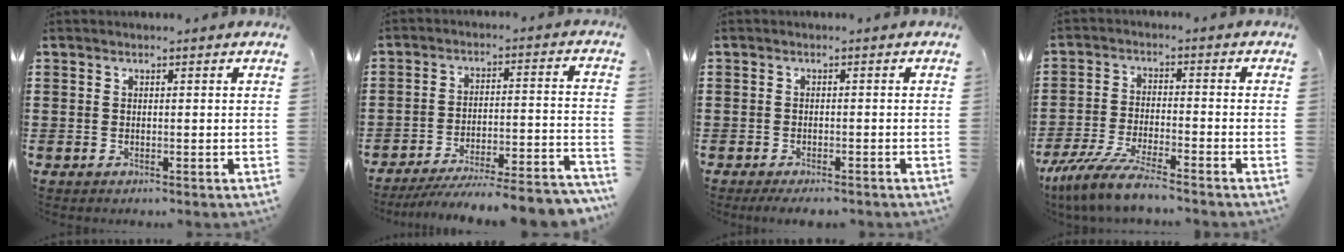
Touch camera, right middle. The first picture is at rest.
{"total": 7.6, "force": [-7.0, 0.1, 3.0], "torque": [-0.042, -0.001, -0.135]}
{"total": 1.5, "force": [-1.4, 0.1, 0.4], "torque": [-0.010, -0.002, -0.026]}
{"total": 6.6, "force": [-5.8, 0.0, 3.1], "torque": [-0.074, -0.014, -0.115]}